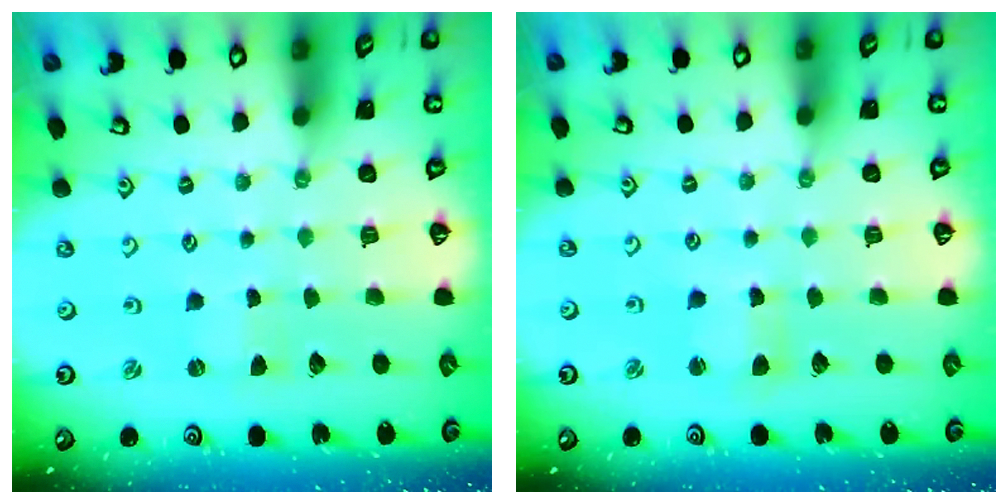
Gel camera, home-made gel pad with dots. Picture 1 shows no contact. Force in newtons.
{"total": 3.2, "press": 3.2, "slide": 0.3}